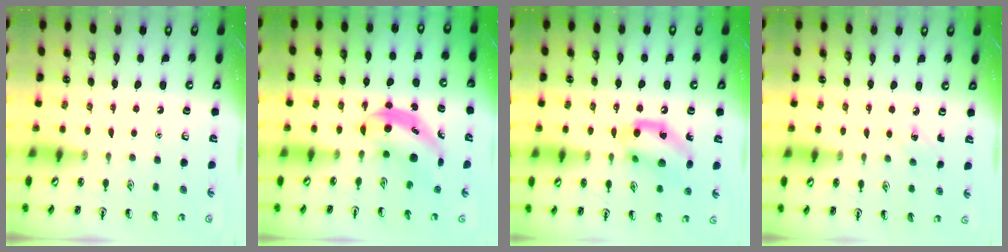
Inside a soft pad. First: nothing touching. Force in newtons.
{"total": 4.7, "press": 4.6, "slide": 0.3}
{"total": 13.2, "press": 12.9, "slide": 2.8}
{"total": 2.8, "press": 2.6, "slide": 1.0}